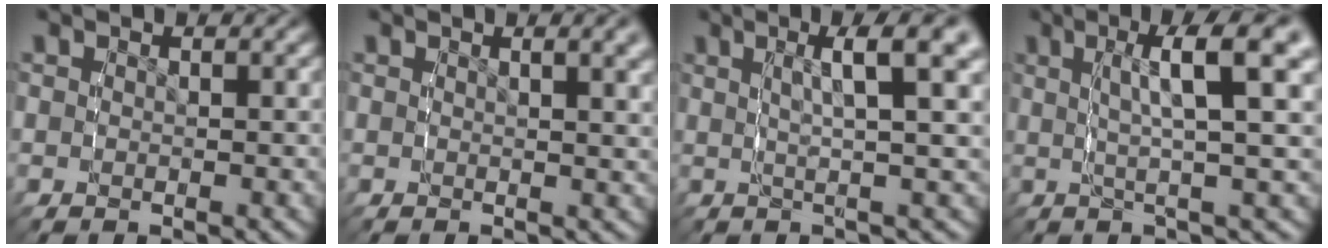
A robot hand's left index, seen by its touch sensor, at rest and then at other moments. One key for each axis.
{"total": 2.5, "fx": 1.3, "fy": -0.1, "fz": 2.1, "tx": -0.024, "ty": 0.004, "tz": 0.021}
{"total": 6.6, "fx": 2.8, "fy": 0.9, "fz": 5.9, "tx": -0.074, "ty": 0.023, "tz": 0.039}
{"total": 7.8, "fx": 2.8, "fy": 0.9, "fz": 7.3, "tx": -0.098, "ty": 0.021, "tz": 0.040}